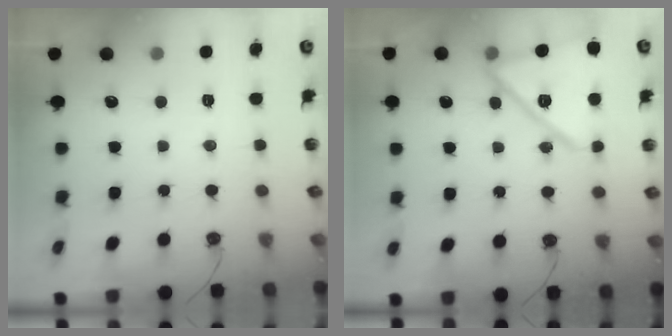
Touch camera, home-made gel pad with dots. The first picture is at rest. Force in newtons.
{"total": 16.6, "press": 16.5, "slide": 0.7}